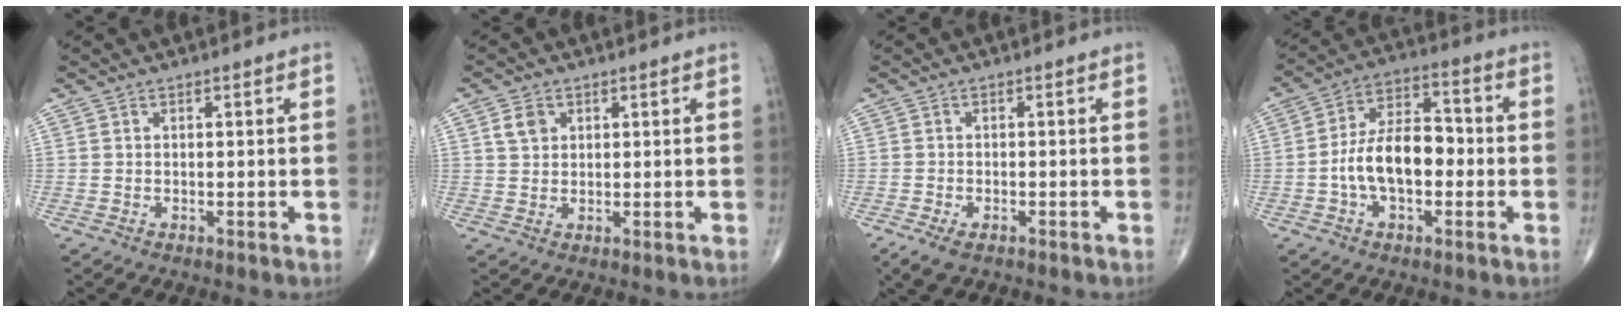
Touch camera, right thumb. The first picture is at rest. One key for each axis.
{"total": 3.3, "fx": 1.3, "fy": 2.5, "fz": 1.6, "tx": -0.019, "ty": -0.002, "tz": 0.026}
{"total": 3.6, "fx": -2.2, "fy": 1.7, "fz": 2.3, "tx": -0.048, "ty": -0.004, "tz": -0.038}
{"total": 12.4, "fx": -2.0, "fy": 7.0, "fz": 10.1, "tx": -0.168, "ty": 0.038, "tz": -0.044}